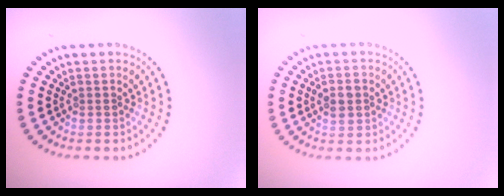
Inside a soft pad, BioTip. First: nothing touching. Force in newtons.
{"total": 2.5, "press": 2.5, "slide": 0.2}